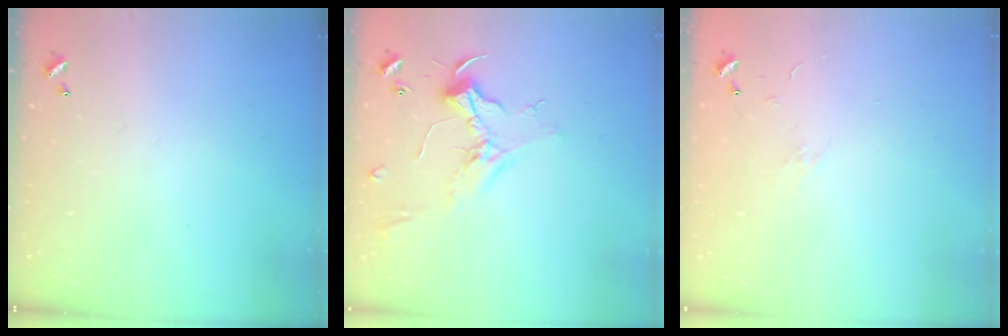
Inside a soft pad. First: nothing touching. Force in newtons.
{"total": 2.4, "press": 2.3, "slide": 0.8}
{"total": 4.7, "press": 4.6, "slide": 0.7}